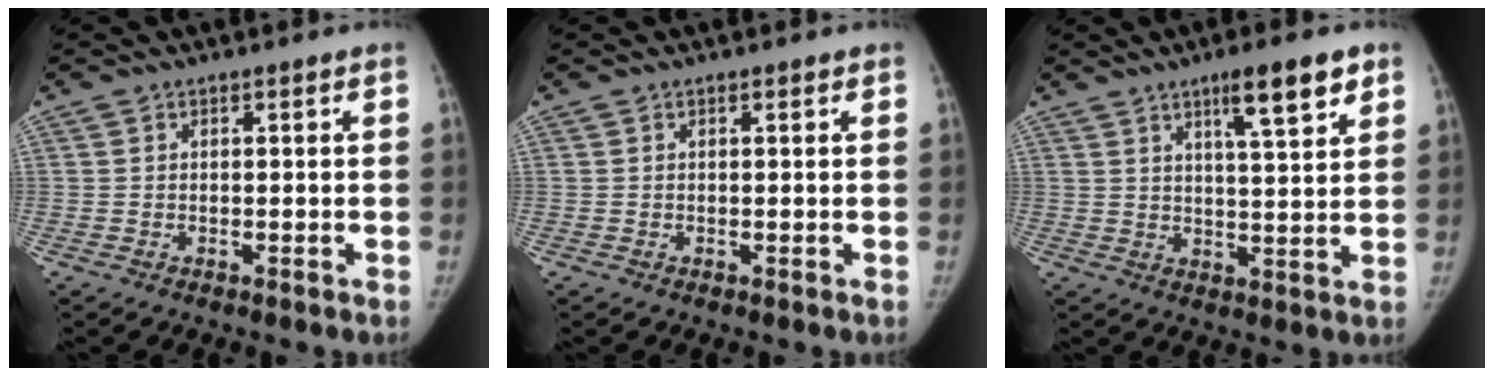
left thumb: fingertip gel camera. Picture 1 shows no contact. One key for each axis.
{"total": 0.0}
{"total": 9.5, "fx": 5.6, "fy": 1.8, "fz": 7.5, "tx": -0.102, "ty": -0.028, "tz": 0.085}